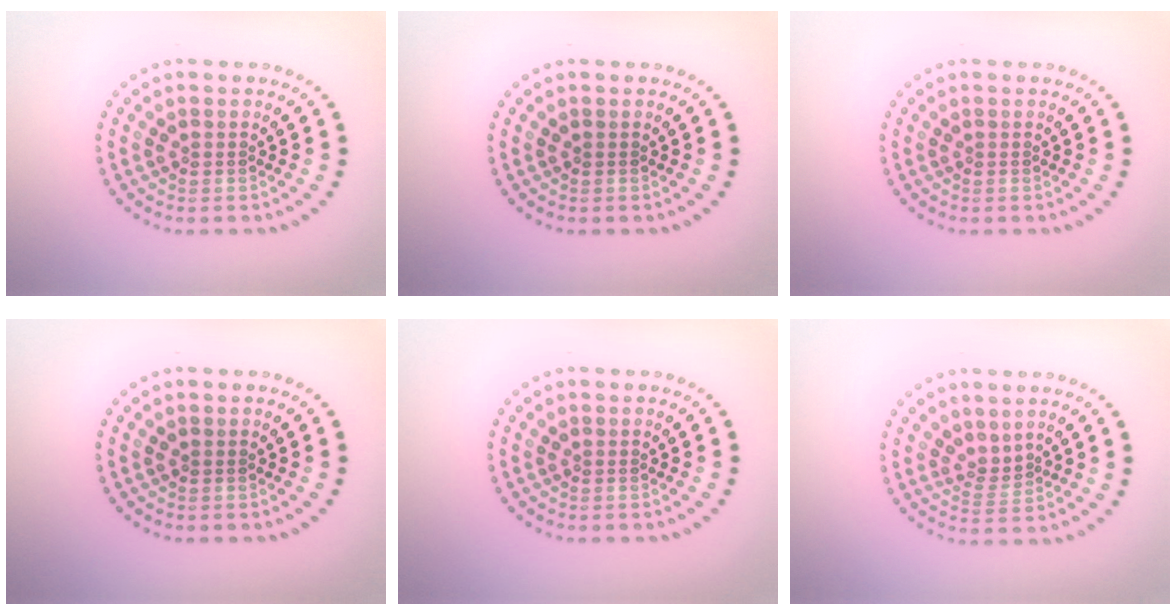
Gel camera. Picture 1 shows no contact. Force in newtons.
{"total": 0.0}
{"total": 0.0}
{"total": 0.0}
{"total": 0.0}
{"total": 1.8, "press": 1.1, "slide": 1.4}